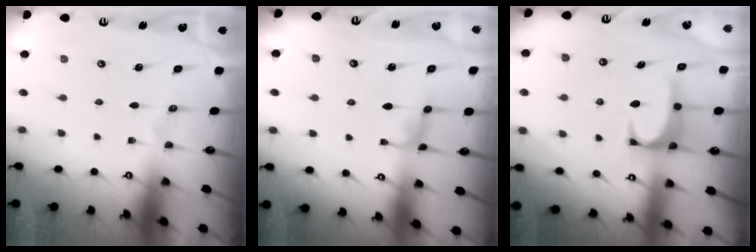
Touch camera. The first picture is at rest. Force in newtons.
{"total": 1.9, "press": 1.8, "slide": 0.5}
{"total": 1.3, "press": 1.2, "slide": 0.5}